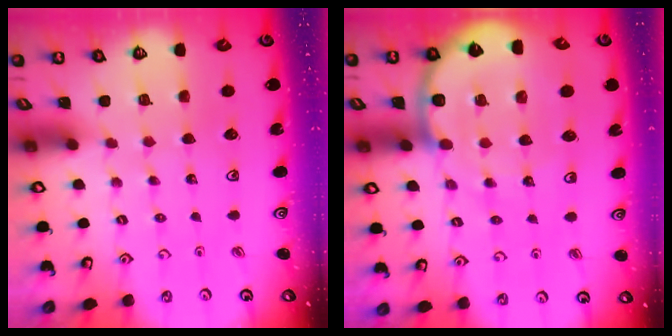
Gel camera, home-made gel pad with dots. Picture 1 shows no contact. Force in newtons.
{"total": 10.0, "press": 9.9, "slide": 1.3}